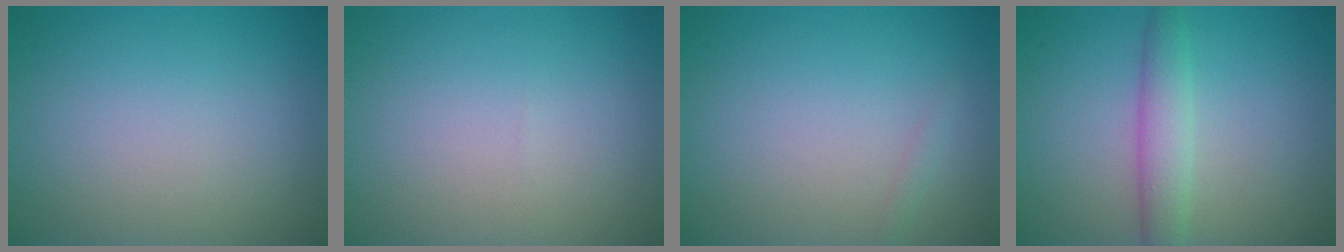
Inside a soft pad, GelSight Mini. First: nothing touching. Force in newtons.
{"total": 0.0}
{"total": 0.6, "press": 0.6, "slide": 0.0}
{"total": 3.0, "press": 3.0, "slide": 0.1}